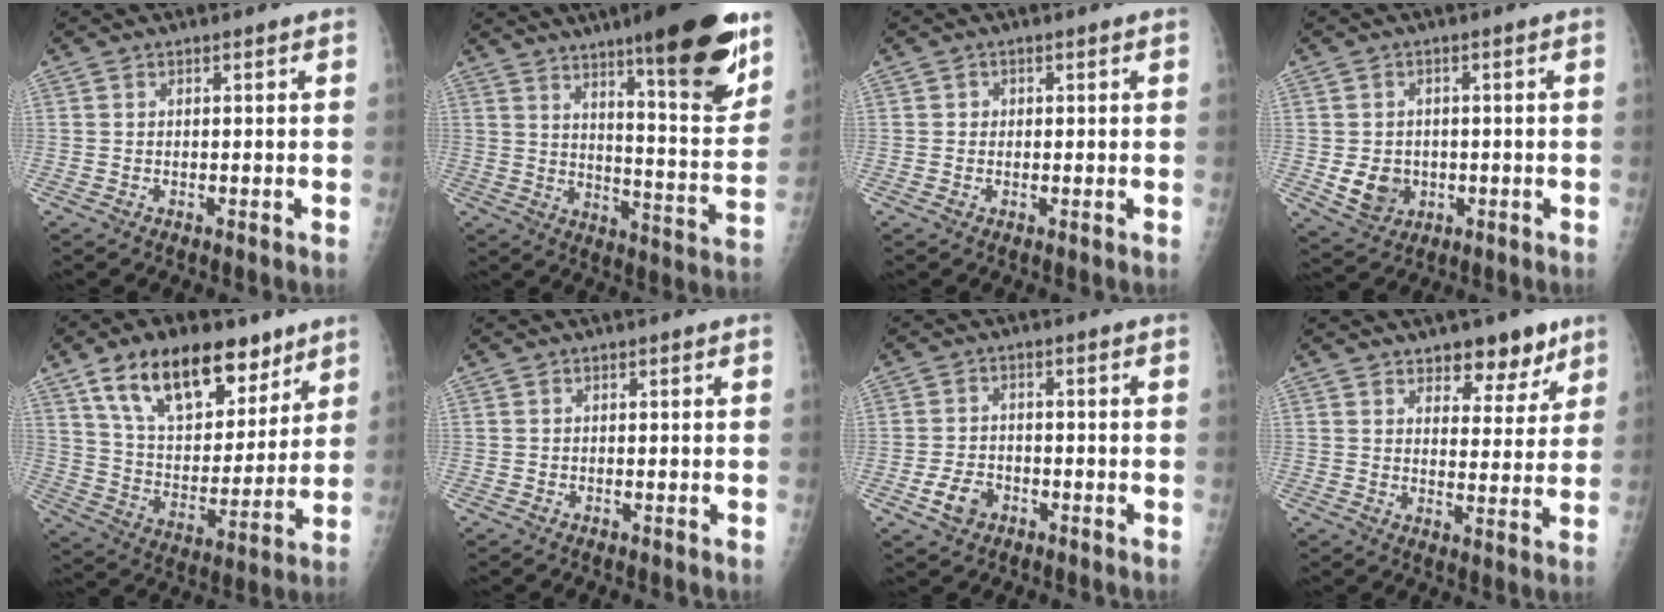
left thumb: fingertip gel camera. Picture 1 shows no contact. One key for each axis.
{"total": 21.7, "fx": 13.7, "fy": 3.5, "fz": 16.4, "tx": -0.204, "ty": -0.076, "tz": 0.204}
{"total": 1.1, "fx": 0.1, "fy": 1.1, "fz": 0.2, "tx": 0.005, "ty": 0.003, "tz": 0.000}
{"total": 6.0, "fx": -0.8, "fy": 5.2, "fz": 2.9, "tx": -0.027, "ty": 0.002, "tz": 0.000}
{"total": 21.1, "fx": 12.8, "fy": 11.2, "fz": 12.5, "tx": -0.162, "ty": -0.047, "tz": 0.223}
{"total": 0.0}
{"total": 4.7, "fx": -2.1, "fy": 3.5, "fz": 2.4, "tx": -0.037, "ty": 0.013, "tz": -0.036}
{"total": 8.4, "fx": 5.9, "fy": 4.5, "fz": 4.0, "tx": -0.014, "ty": -0.033, "tz": 0.085}